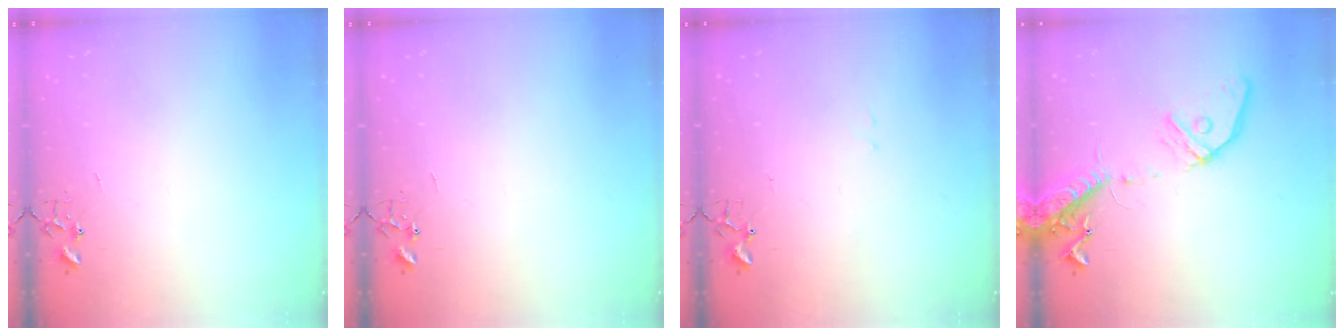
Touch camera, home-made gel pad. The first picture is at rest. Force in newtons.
{"total": 0.0}
{"total": 6.8, "press": 6.8, "slide": 0.6}
{"total": 17.0, "press": 16.7, "slide": 3.3}